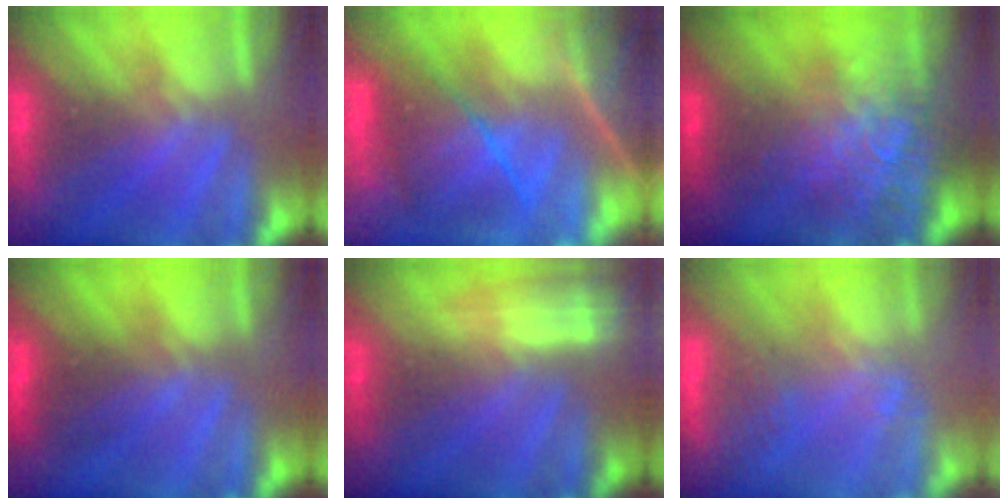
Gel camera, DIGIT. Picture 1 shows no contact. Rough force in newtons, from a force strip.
{"total": 7.4}
{"total": 5.5}
{"total": 2.7}
{"total": 2.4}
{"total": 3.0}